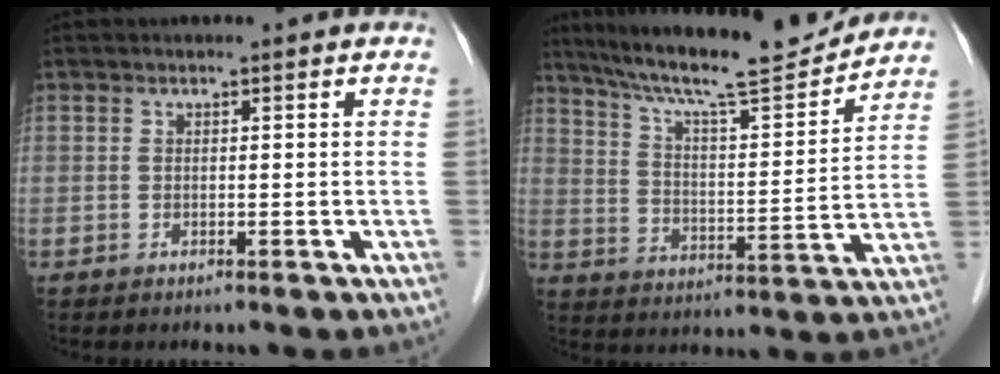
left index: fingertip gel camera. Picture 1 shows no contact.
{"total": 17.5, "force": [15.8, 1.1, 7.4], "torque": [-0.131, 0.002, 0.244]}